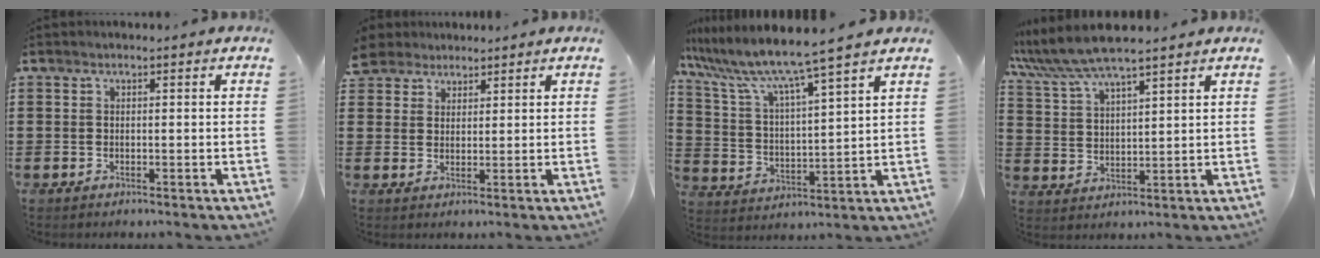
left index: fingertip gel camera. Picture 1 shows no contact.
{"total": 3.3, "force": [2.7, 1.9, -0.2], "torque": [-0.013, 0.006, 0.052]}
{"total": 7.6, "force": [6.6, -0.7, 3.7], "torque": [-0.101, -0.044, 0.106]}
{"total": 7.4, "force": [6.3, 0.8, 3.7], "torque": [-0.091, -0.019, 0.114]}